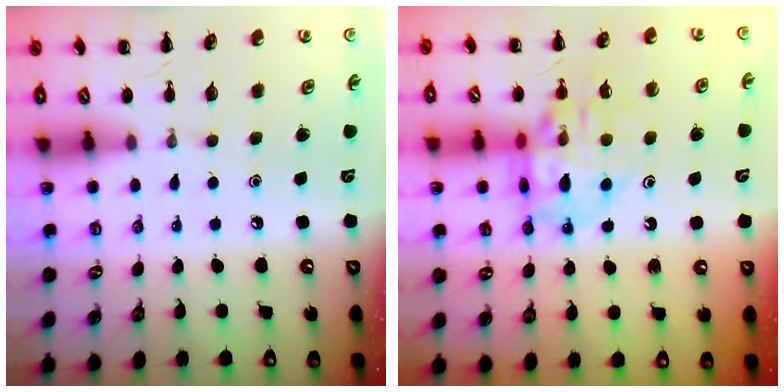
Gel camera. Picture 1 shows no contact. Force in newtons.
{"total": 14.1, "press": 13.9, "slide": 2.4}